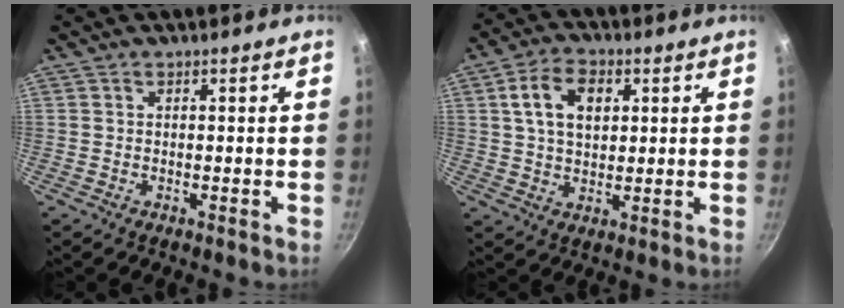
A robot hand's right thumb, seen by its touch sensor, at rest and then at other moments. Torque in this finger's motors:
{"motor_torque": [-0.93, 1.01, 1.03, 0.23, 0.05]}